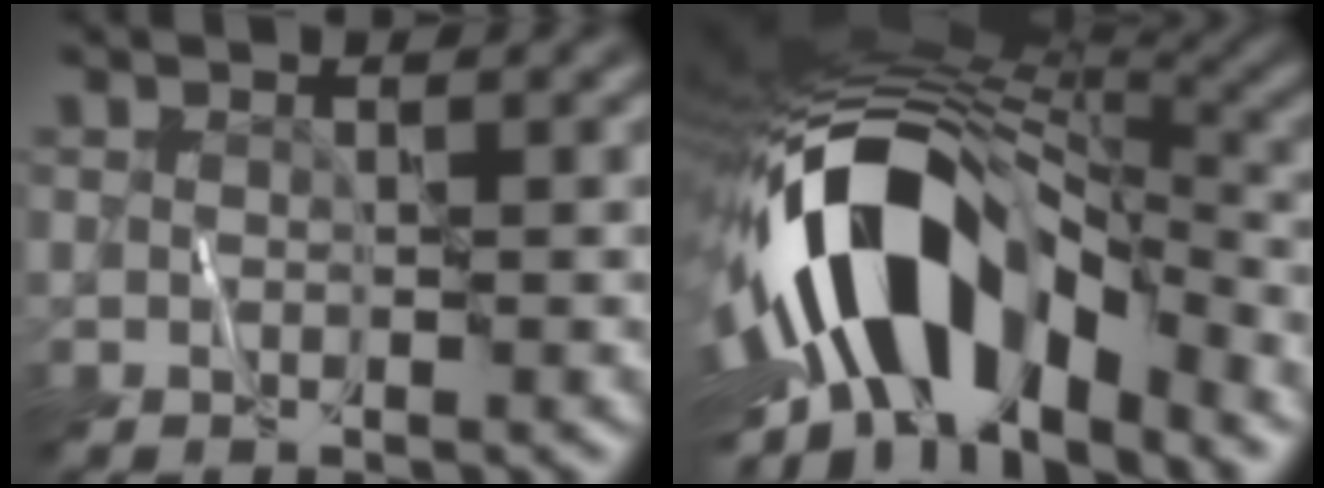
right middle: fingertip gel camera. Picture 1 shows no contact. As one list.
[{"total": 15.3, "force": [-3.8, 8.2, 12.3], "torque": [-0.203, 0.014, -0.074]}]